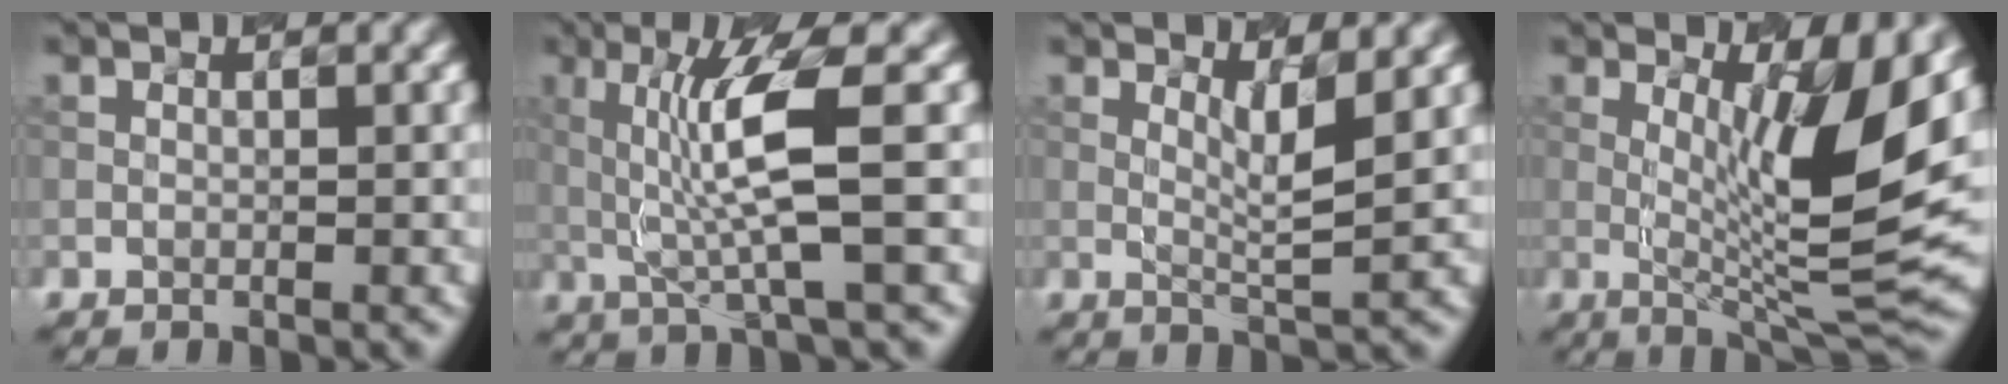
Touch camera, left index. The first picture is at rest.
{"total": 6.1, "force": [0.2, 0.5, 6.1], "torque": [-0.127, -0.001, 0.022]}
{"total": 2.5, "force": [0.9, 0.2, 2.4], "torque": [-0.042, -0.006, 0.030]}
{"total": 10.0, "force": [1.7, 2.1, 9.6], "torque": [-0.148, -0.011, 0.045]}